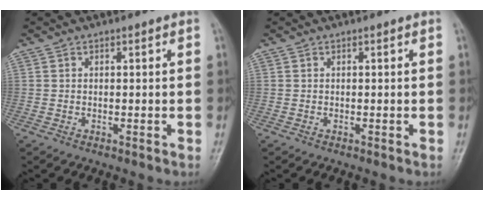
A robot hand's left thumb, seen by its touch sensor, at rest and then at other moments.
{"total": 0.0}